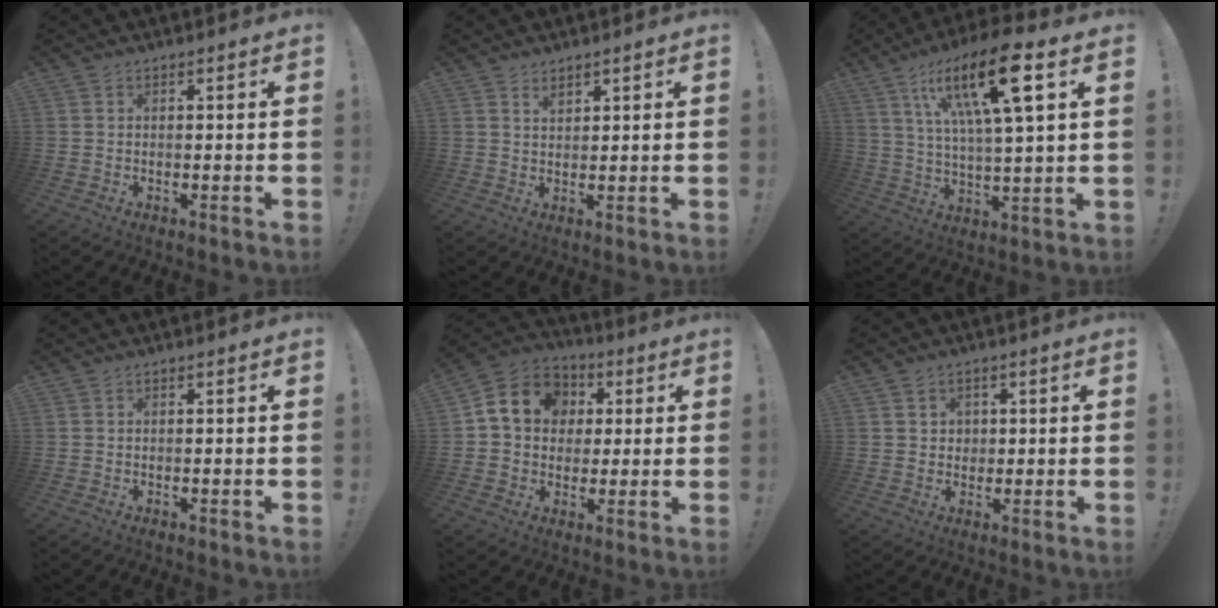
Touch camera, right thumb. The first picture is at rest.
{"total": 2.3, "force": [2.0, 1.0, 0.7], "torque": [-0.003, -0.014, 0.036]}
{"total": 19.3, "force": [8.6, 4.7, 16.6], "torque": [-0.287, -0.030, 0.126]}
{"total": 0.0}
{"total": 12.7, "force": [3.2, 10.8, 5.8], "torque": [-0.084, 0.001, 0.067]}
{"total": 3.5, "force": [1.4, 3.1, 0.5], "torque": [-0.010, -0.003, 0.026]}